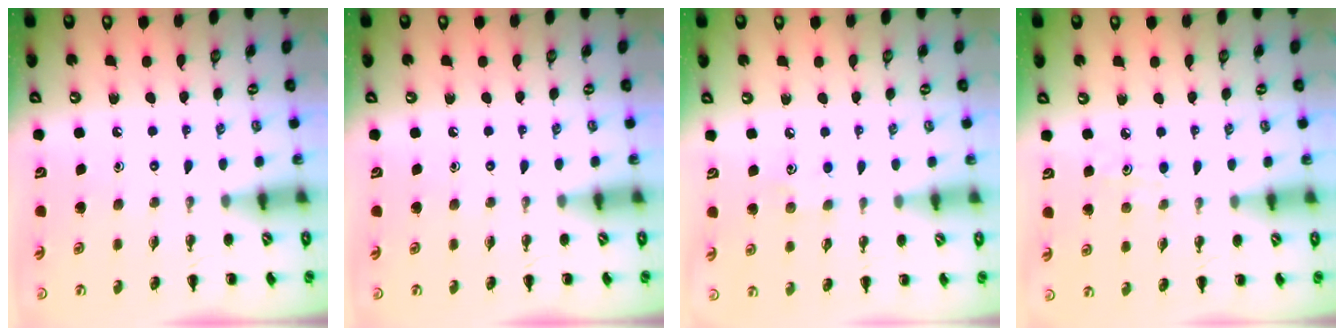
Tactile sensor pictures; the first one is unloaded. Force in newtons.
{"total": 0.0}
{"total": 4.0, "press": 3.9, "slide": 1.1}
{"total": 3.4, "press": 3.1, "slide": 1.4}